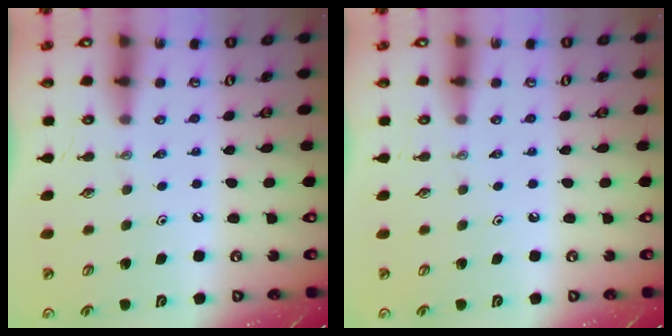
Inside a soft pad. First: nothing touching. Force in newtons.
{"total": 0.0}